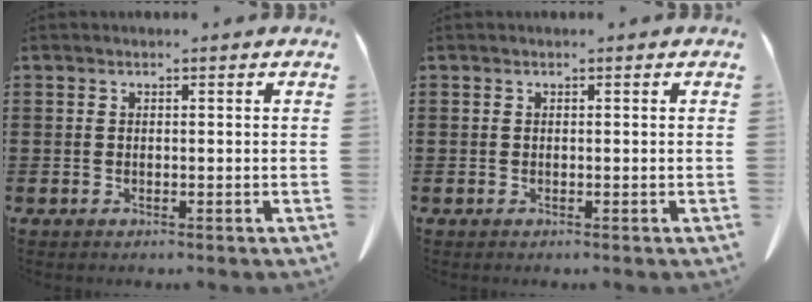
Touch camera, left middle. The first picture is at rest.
{"total": 0.0}